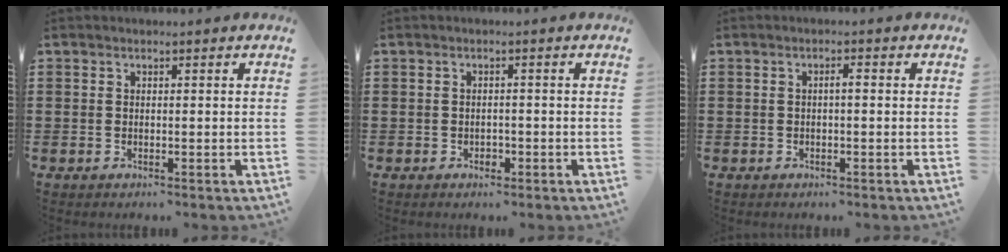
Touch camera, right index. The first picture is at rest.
{"total": 0.9, "force": [-0.6, 0.6, 0.3], "torque": [-0.009, -0.001, -0.012]}
{"total": 1.0, "force": [-0.2, 0.2, 1.0], "torque": [-0.019, 0.000, -0.004]}